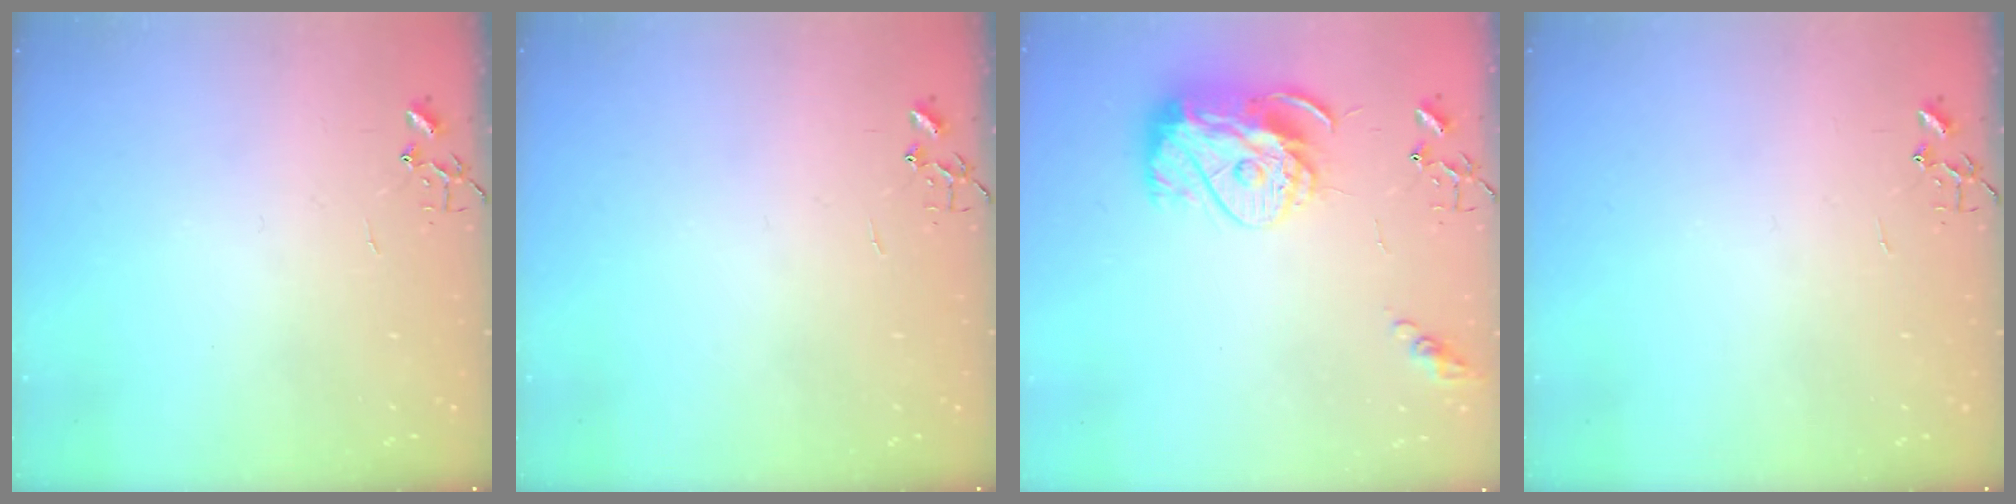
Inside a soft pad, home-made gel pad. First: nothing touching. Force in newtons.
{"total": 0.0}
{"total": 13.8, "press": 13.7, "slide": 1.2}
{"total": 0.0}